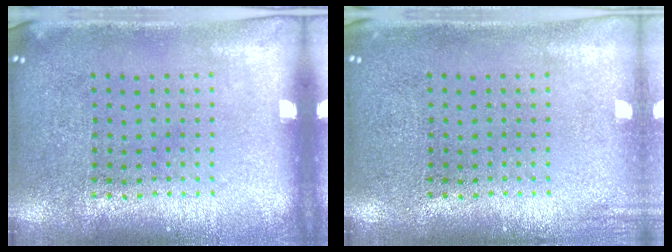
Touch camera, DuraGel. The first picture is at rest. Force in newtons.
{"total": 0.9, "press": 0.9, "slide": 0.1}